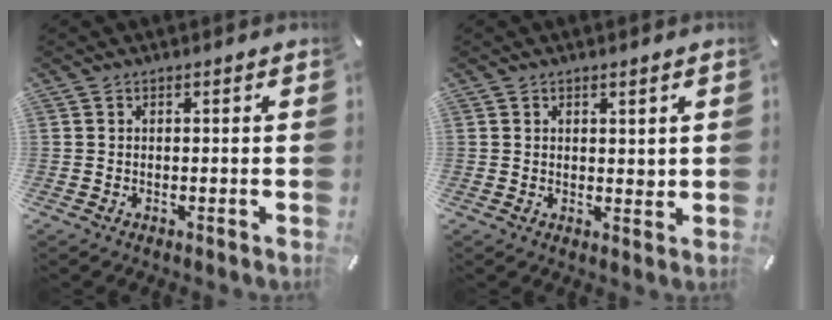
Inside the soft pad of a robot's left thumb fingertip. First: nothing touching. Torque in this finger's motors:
{"motor_torque": [0.15, -0.23, 0.09, 0.16, 0.00]}